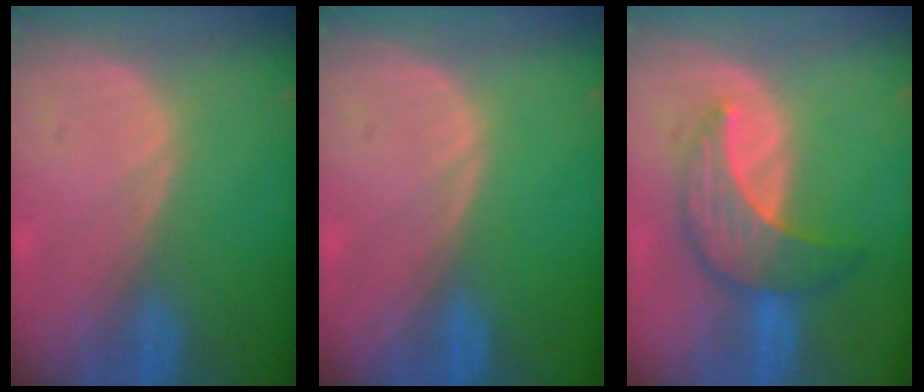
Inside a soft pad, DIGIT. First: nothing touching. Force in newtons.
{"total": 0.0}
{"total": 7.1, "press": 7.1, "slide": 0.1}